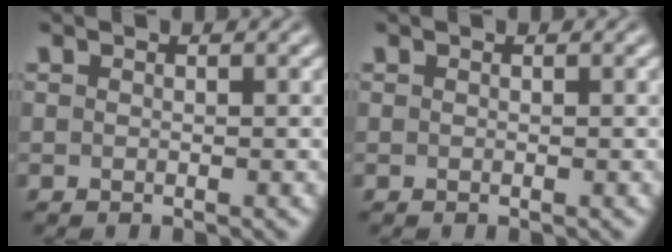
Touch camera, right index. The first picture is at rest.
{"total": 0.0}